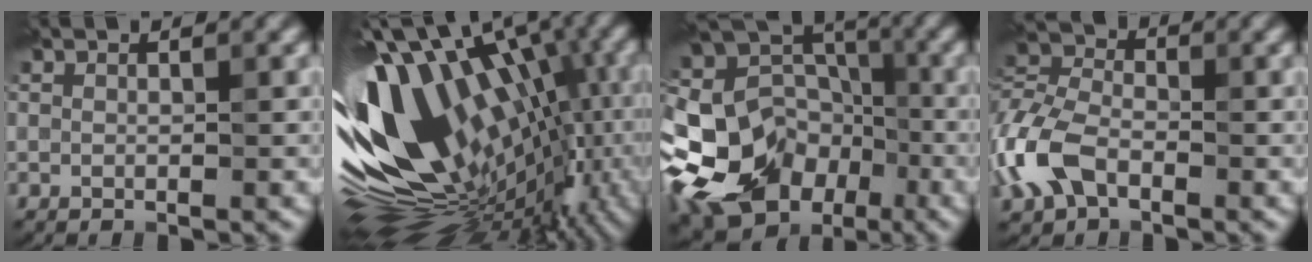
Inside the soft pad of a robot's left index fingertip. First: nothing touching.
{"total": 17.1, "force": [-0.2, 9.7, 14.1], "torque": [-0.258, 0.002, -0.006]}
{"total": 19.4, "force": [-7.3, 15.2, 9.5], "torque": [-0.210, -0.006, -0.134]}
{"total": 6.3, "force": [-2.7, 3.9, 4.2], "torque": [-0.102, 0.009, -0.071]}